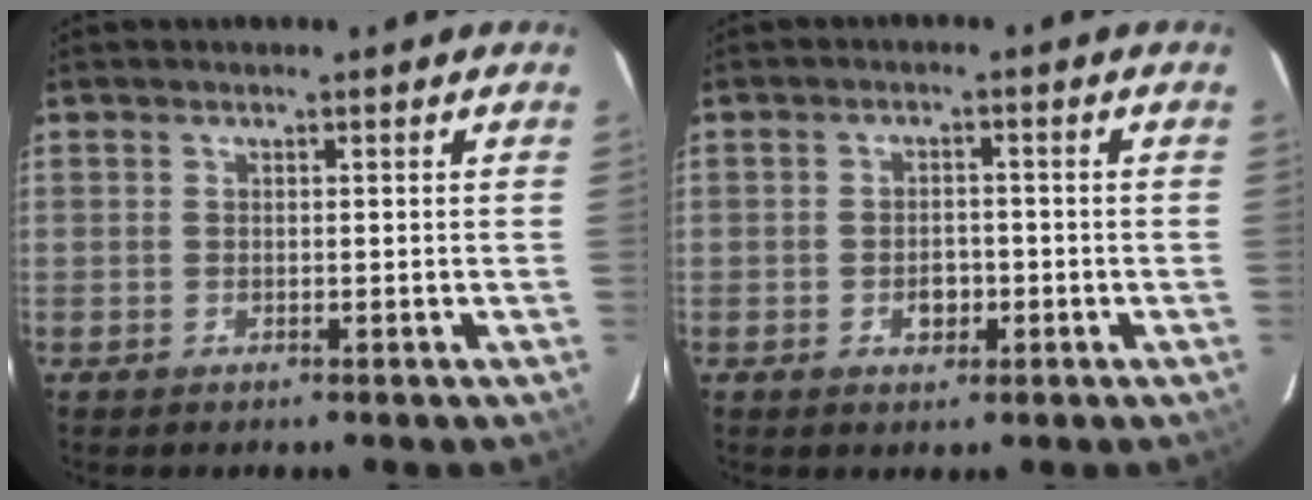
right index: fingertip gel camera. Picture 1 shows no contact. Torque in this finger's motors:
{"motor_torque": [0.04, -0.05, -0.03, 0.00]}